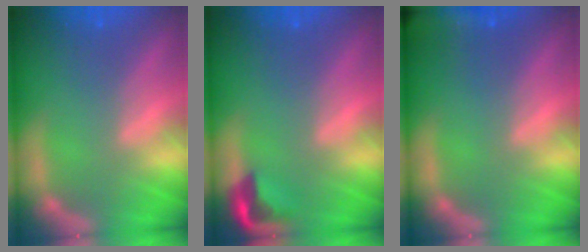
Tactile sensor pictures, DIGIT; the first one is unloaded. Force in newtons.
{"total": 2.9}
{"total": 9.0}